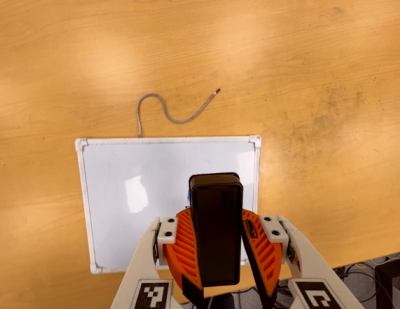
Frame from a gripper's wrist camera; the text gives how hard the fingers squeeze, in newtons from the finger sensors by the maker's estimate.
{"total": 8.2, "left": 9.1, "right": 7.2}